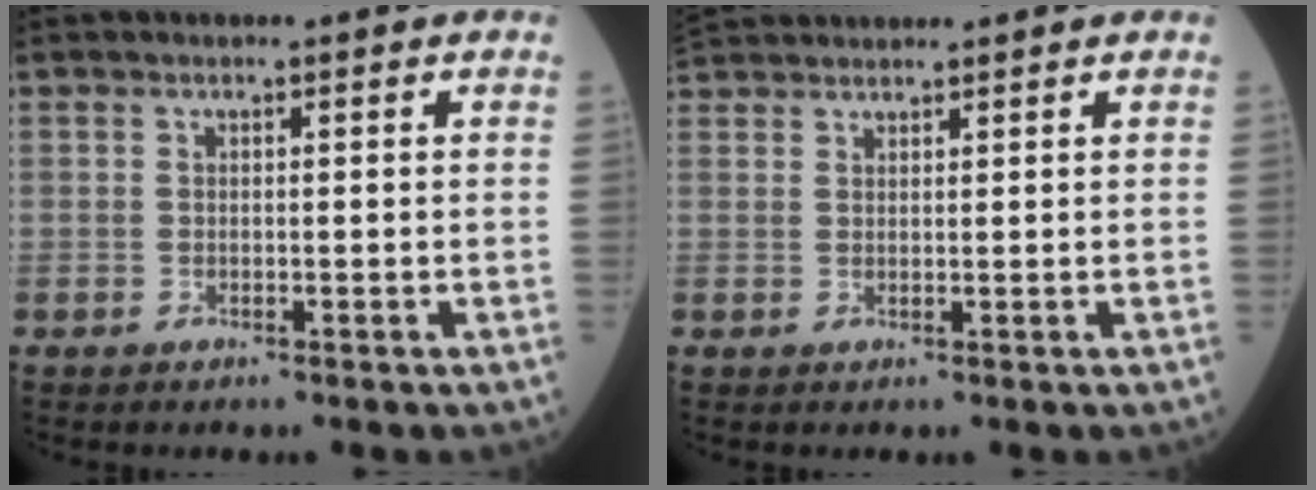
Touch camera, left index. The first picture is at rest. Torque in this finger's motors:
{"motor_torque": [0.31, -0.25, 0.23, 0.02]}